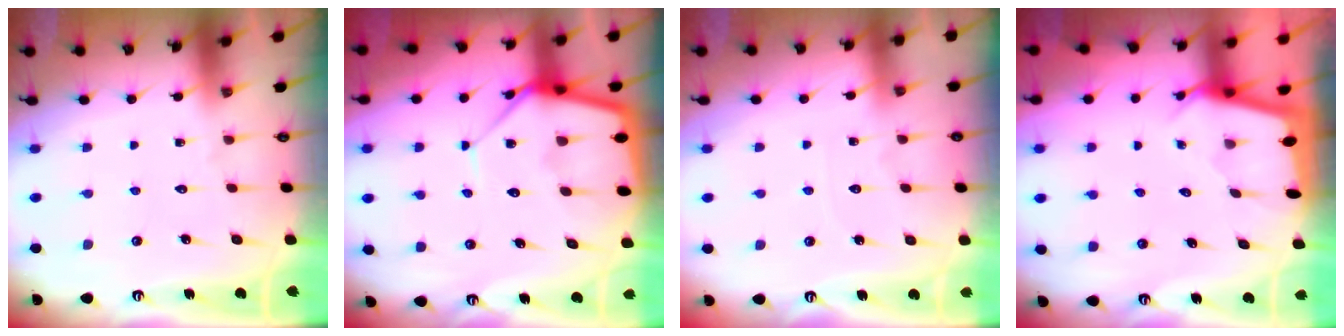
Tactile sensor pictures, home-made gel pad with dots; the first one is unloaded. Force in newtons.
{"total": 12.5, "press": 12.4, "slide": 1.0}
{"total": 2.9, "press": 2.9, "slide": 0.4}
{"total": 2.3, "press": 2.3, "slide": 0.3}